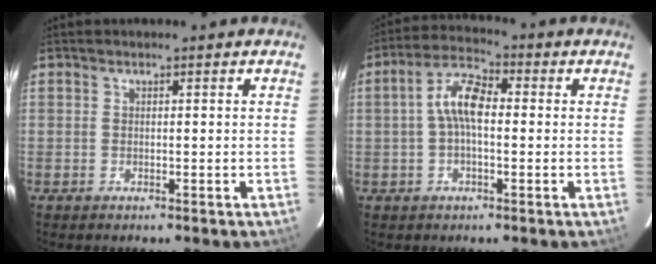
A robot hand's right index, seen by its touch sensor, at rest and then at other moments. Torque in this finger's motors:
{"motor_torque": [0.56, -0.04, 0.35, 0.13]}